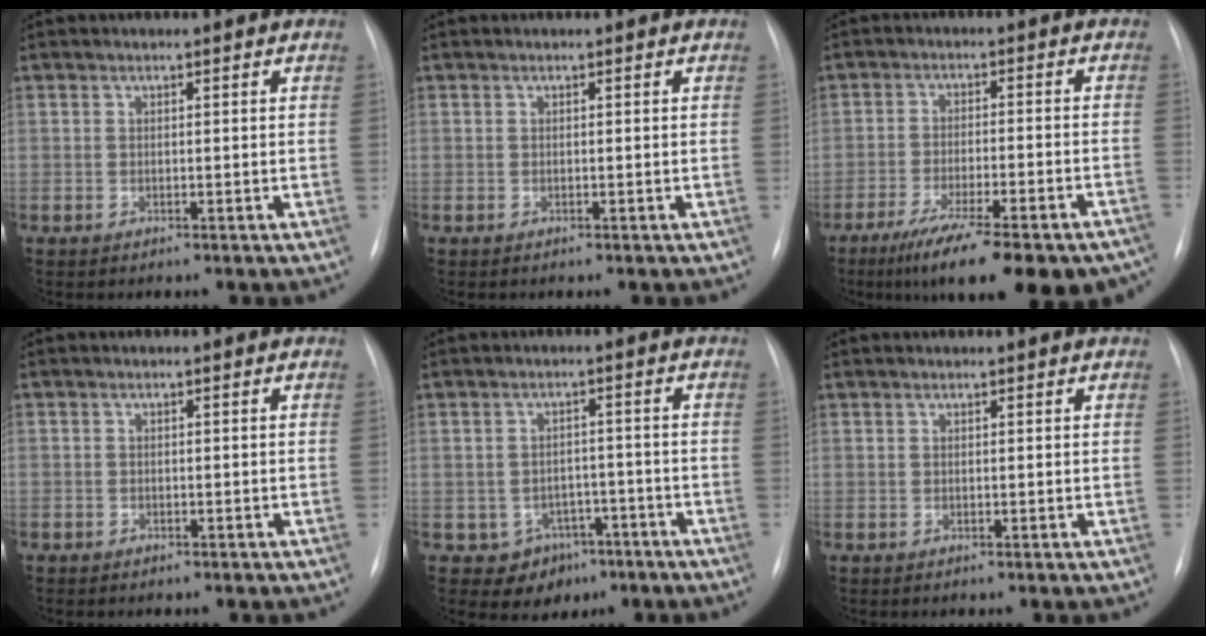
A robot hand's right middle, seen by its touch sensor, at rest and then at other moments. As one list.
[{"total": 0.0}, {"total": 21.3, "force": [-16.7, 3.9, 12.6], "torque": [-0.135, -0.016, -0.232]}, {"total": 1.1, "force": [-0.9, 0.7, 0.3], "torque": [-0.006, 0.003, -0.011]}, {"total": 6.3, "force": [-3.5, 5.0, 1.4], "torque": [-0.009, 0.017, -0.036]}, {"total": 0.0}]